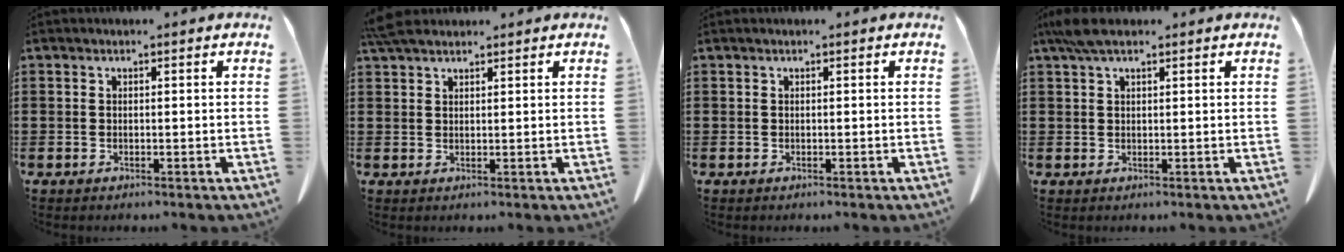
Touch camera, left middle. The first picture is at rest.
{"total": 3.5, "force": [3.0, 0.9, 1.5], "torque": [-0.037, 0.000, 0.060]}
{"total": 0.0}
{"total": 3.5, "force": [2.4, 1.2, 2.3], "torque": [-0.053, 0.004, 0.045]}